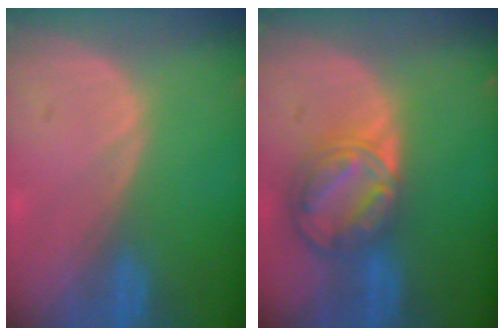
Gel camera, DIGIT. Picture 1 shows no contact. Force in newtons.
{"total": 8.6, "press": 7.3, "slide": 4.6}